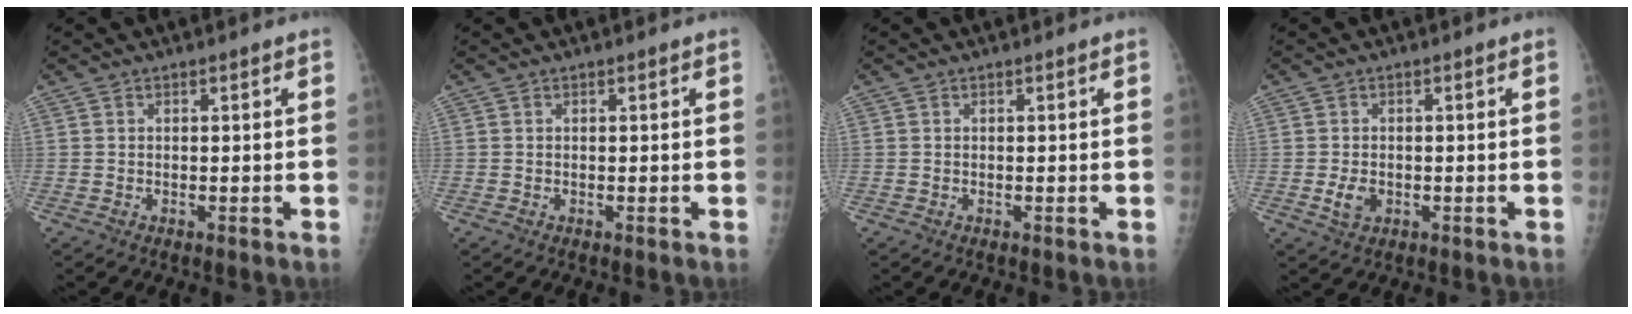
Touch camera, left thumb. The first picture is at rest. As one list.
[{"total": 0.0}, {"total": 0.0}, {"total": 3.1, "force": [-0.7, 2.2, 2.1], "torque": [-0.036, -0.001, -0.009]}]